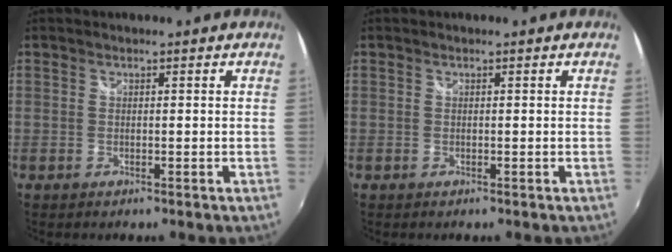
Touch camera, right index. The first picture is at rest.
{"total": 0.0}